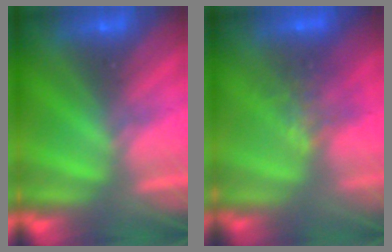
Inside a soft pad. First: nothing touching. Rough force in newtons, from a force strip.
{"total": 6.9}